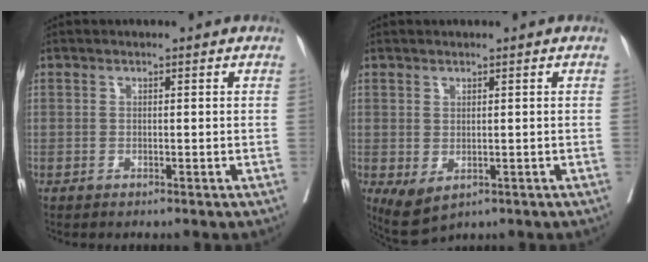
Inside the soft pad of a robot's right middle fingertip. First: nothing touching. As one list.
[{"total": 3.3, "force": [-0.8, 1.7, 2.8], "torque": [-0.055, -0.006, 0.004]}]